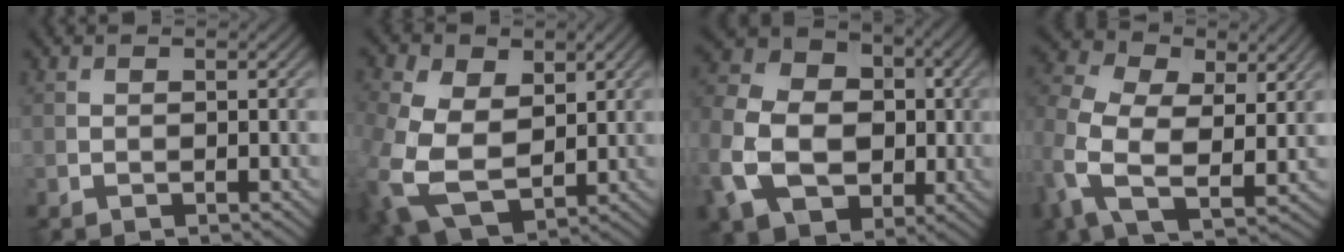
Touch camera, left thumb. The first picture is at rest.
{"total": 12.1, "force": [-0.2, 8.7, 8.4], "torque": [-0.246, -0.026, 0.008]}
{"total": 14.6, "force": [-2.9, 11.3, 8.8], "torque": [-0.237, -0.025, -0.053]}
{"total": 10.7, "force": [1.6, 7.2, 7.7], "torque": [-0.203, -0.011, 0.024]}